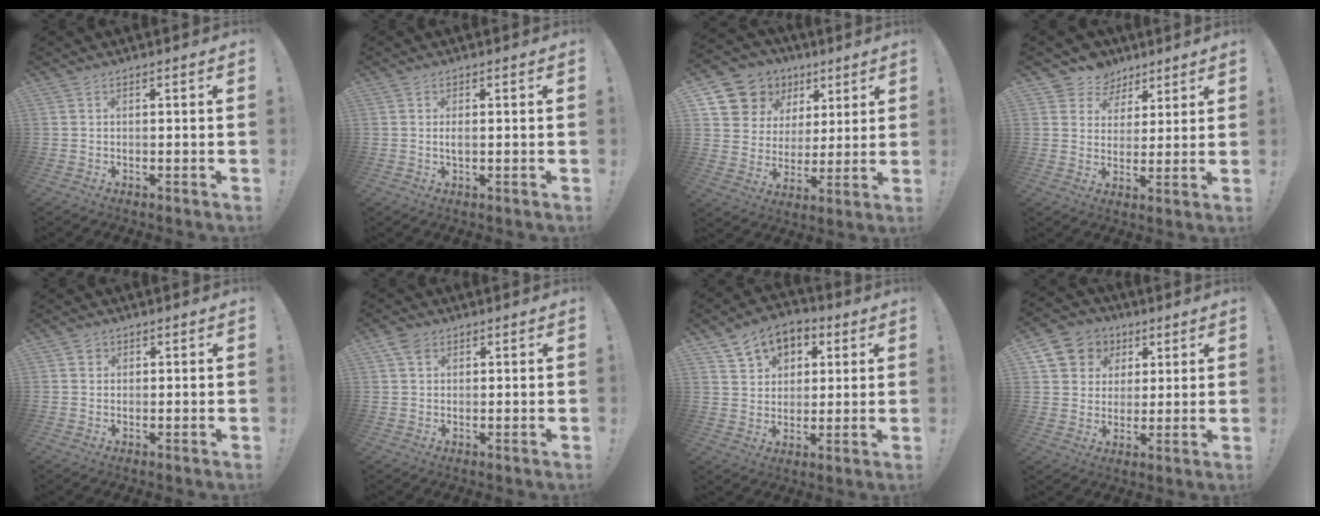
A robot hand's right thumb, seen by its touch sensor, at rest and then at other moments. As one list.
[{"total": 1.5, "force": [-0.2, 0.4, 1.4], "torque": [-0.023, 0.000, -0.005]}, {"total": 12.8, "force": [6.9, 10.3, 3.1], "torque": [-0.056, -0.039, 0.146]}, {"total": 8.1, "force": [4.8, 6.5, 0.7], "torque": [-0.015, -0.033, 0.098]}, {"total": 1.7, "force": [0.9, 1.4, 0.2], "torque": [-0.001, -0.001, 0.015]}, {"total": 4.1, "force": [2.2, 2.9, 2.0], "torque": [-0.033, -0.002, 0.041]}, {"total": 10.1, "force": [5.5, 7.5, 3.9], "torque": [-0.059, -0.029, 0.106]}, {"total": 10.0, "force": [4.2, 8.7, 2.8], "torque": [-0.037, -0.027, 0.085]}]